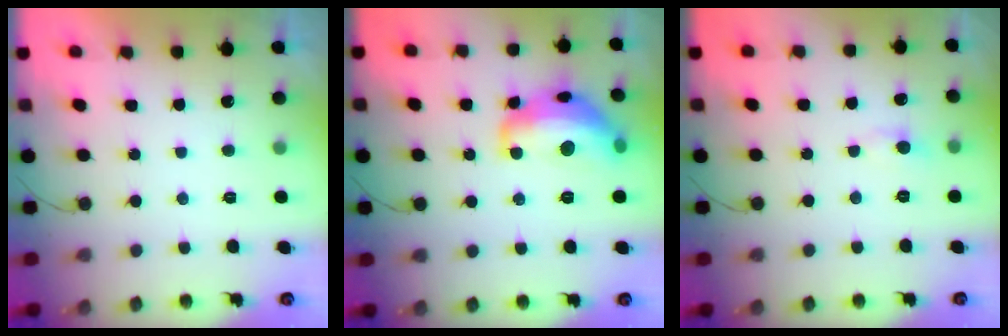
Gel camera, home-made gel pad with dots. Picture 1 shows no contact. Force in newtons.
{"total": 16.7, "press": 16.7, "slide": 0.6}
{"total": 4.6, "press": 4.6, "slide": 0.6}